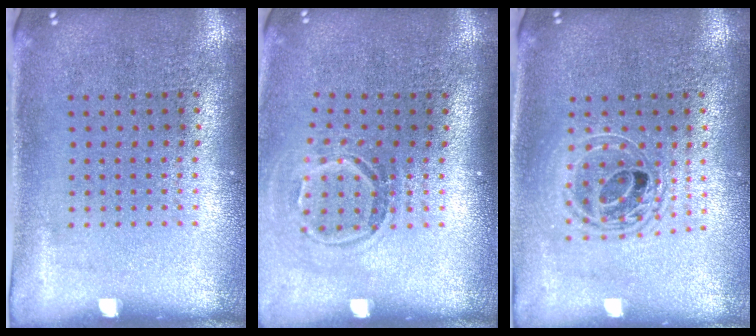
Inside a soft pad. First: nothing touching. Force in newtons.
{"total": 1.6, "press": 1.1, "slide": 1.2}
{"total": 1.7, "press": 1.4, "slide": 1.0}